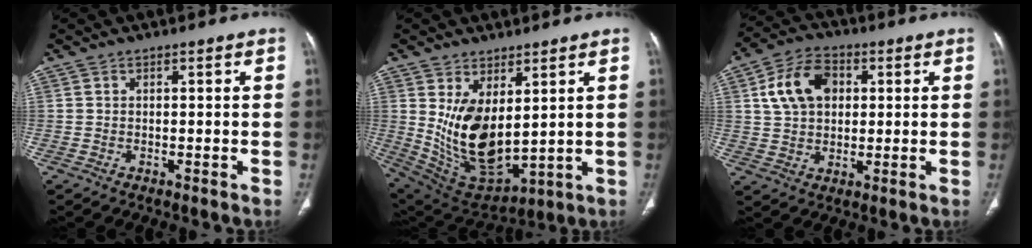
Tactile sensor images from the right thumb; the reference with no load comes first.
{"total": 14.3, "force": [3.2, 7.5, 11.8], "torque": [-0.204, -0.032, 0.091]}
{"total": 11.2, "force": [2.8, 7.8, 7.4], "torque": [-0.119, 0.009, 0.047]}